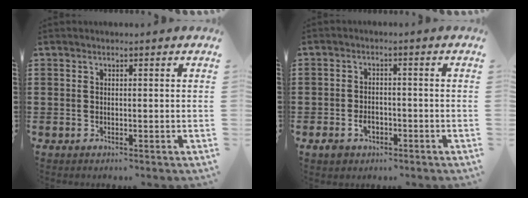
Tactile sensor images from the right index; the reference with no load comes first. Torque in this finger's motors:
{"motor_torque": [1.24, 0.17, 0.29, 0.07]}